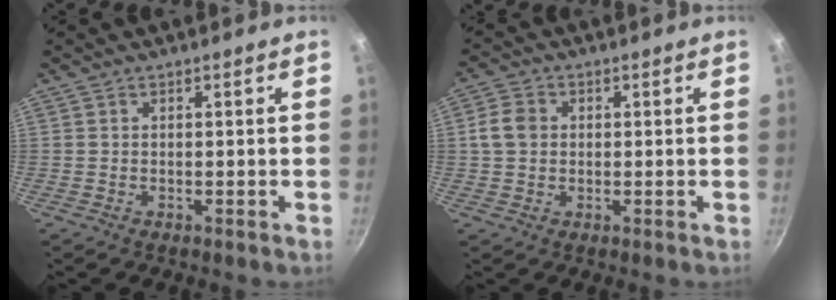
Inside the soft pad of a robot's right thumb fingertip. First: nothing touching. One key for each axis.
{"total": 4.7, "fx": 0.4, "fy": 3.9, "fz": 2.6, "tx": -0.036, "ty": 0.008, "tz": 0.001}